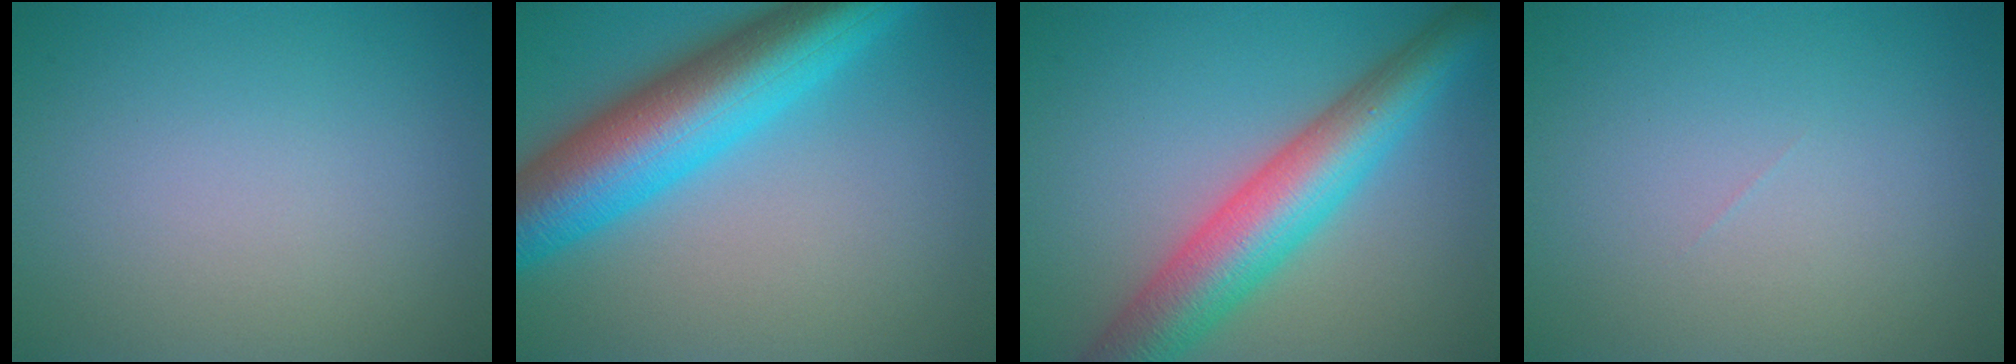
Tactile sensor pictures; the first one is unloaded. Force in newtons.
{"total": 11.3, "press": 11.3, "slide": 0.3}
{"total": 8.3, "press": 8.3, "slide": 0.1}
{"total": 0.0}